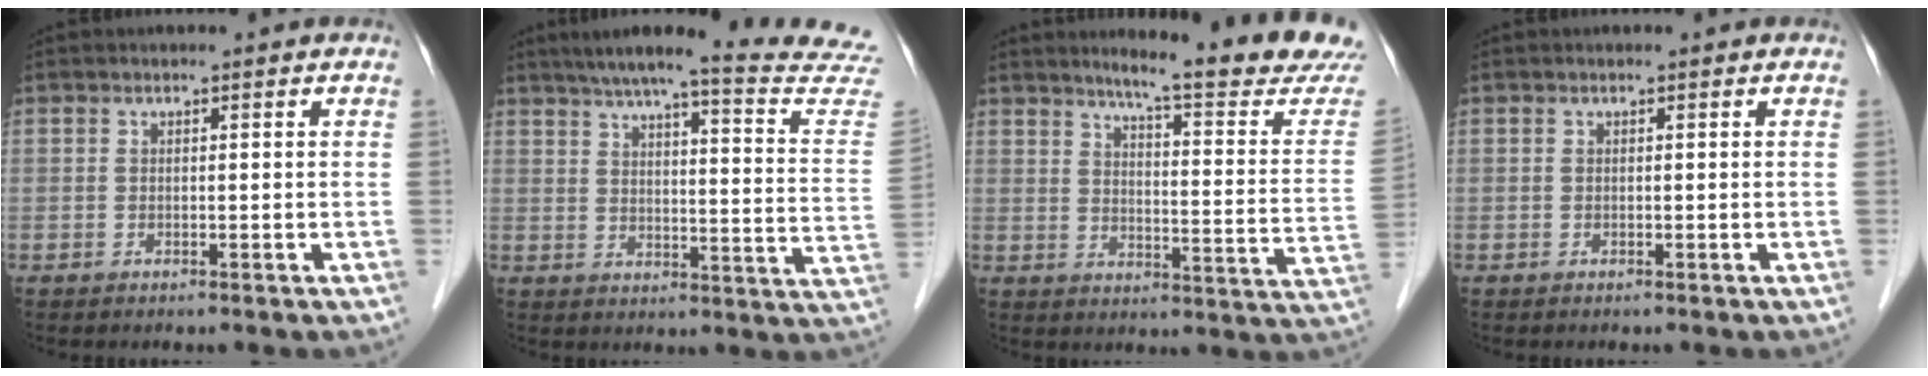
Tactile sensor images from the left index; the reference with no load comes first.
{"total": 23.9, "force": [21.7, 0.0, 10.0], "torque": [-0.140, -0.074, 0.257]}
{"total": 18.5, "force": [16.8, -0.8, 7.9], "torque": [-0.109, -0.096, 0.198]}
{"total": 0.0}